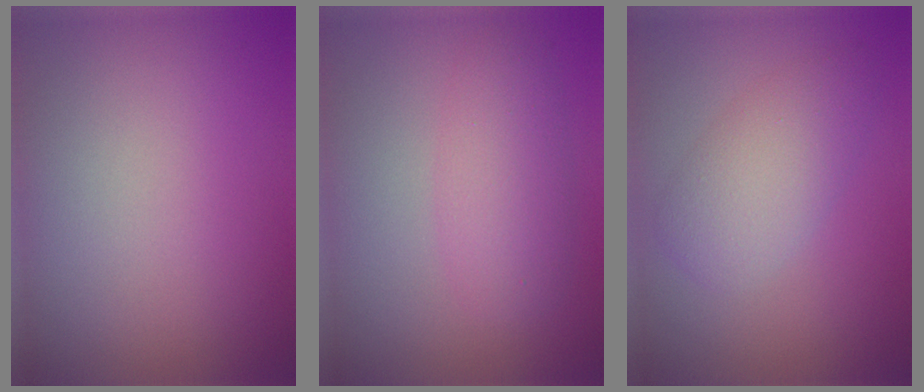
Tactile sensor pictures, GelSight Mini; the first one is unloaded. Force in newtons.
{"total": 3.4, "press": 3.4, "slide": 0.1}
{"total": 4.0, "press": 4.0, "slide": 0.0}